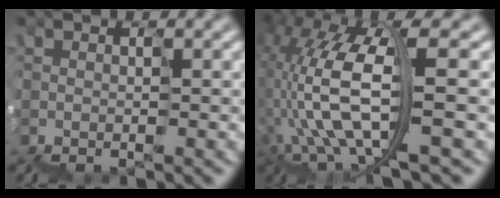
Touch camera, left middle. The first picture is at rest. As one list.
[{"total": 8.4, "force": [-0.8, 3.2, 7.8], "torque": [-0.182, 0.016, -0.020]}]